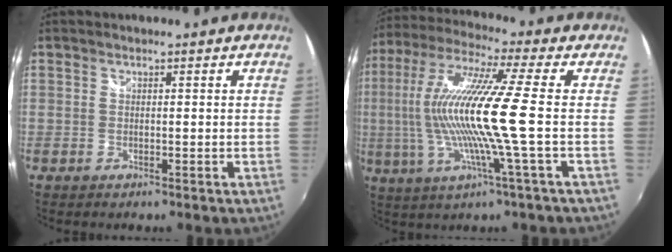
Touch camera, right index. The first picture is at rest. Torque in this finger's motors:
{"motor_torque": [1.59, -0.55, 1.05, 0.21]}